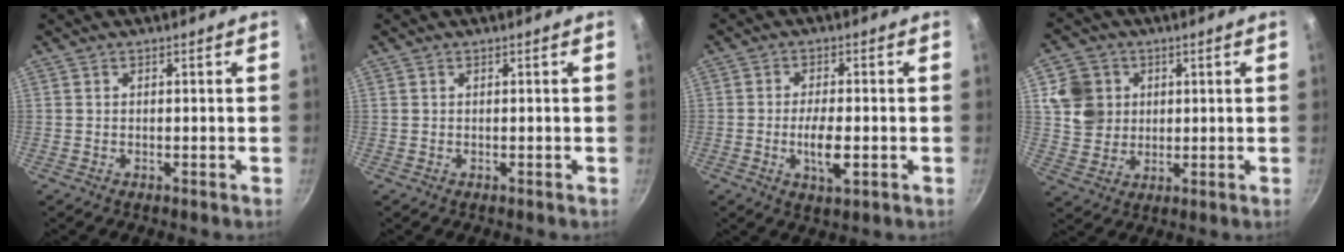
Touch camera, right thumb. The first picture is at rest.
{"total": 0.0}
{"total": 6.2, "force": [-1.4, 2.3, 5.6], "torque": [-0.098, -0.004, -0.023]}
{"total": 9.3, "force": [2.2, 8.3, 3.5], "torque": [-0.041, -0.002, 0.044]}